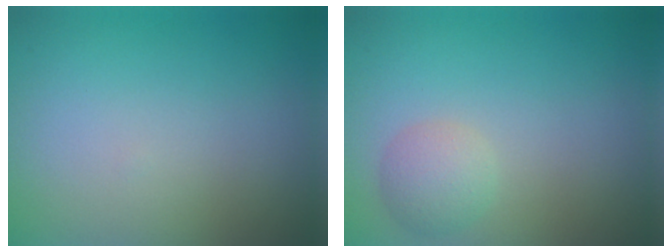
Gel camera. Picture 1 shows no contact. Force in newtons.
{"total": 2.2, "press": 2.2, "slide": 0.1}